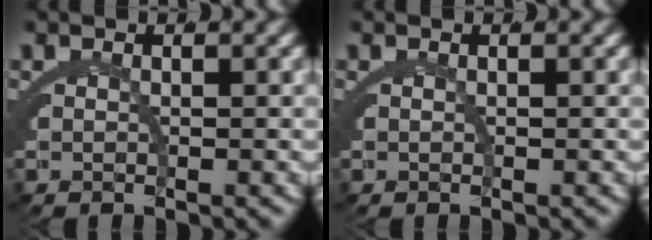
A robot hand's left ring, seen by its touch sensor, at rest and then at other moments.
{"total": 0.0}